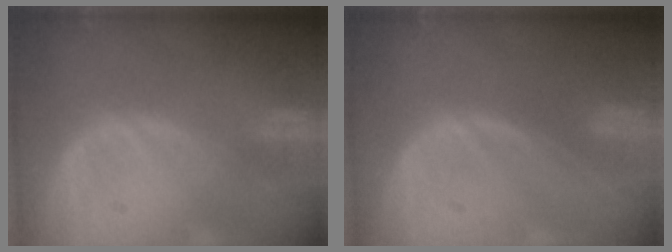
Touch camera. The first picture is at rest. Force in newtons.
{"total": 0.0}